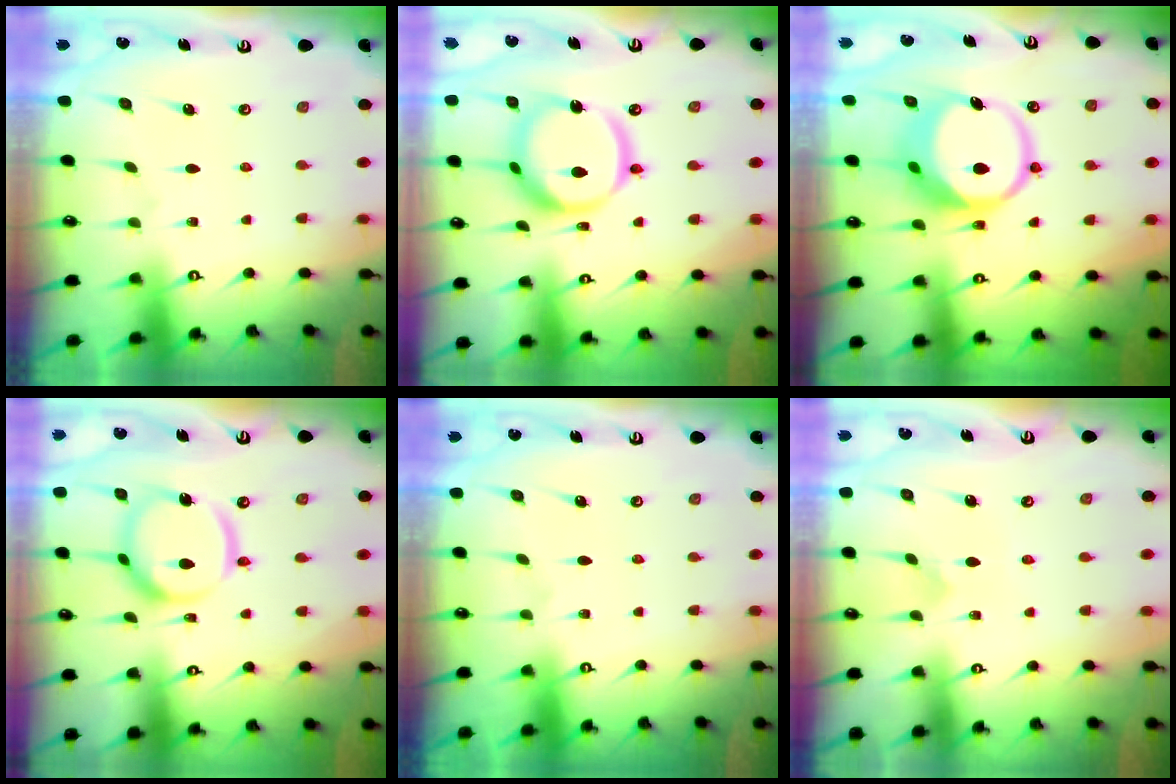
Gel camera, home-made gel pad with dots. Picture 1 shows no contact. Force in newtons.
{"total": 15.7, "press": 15.6, "slide": 1.6}
{"total": 10.6, "press": 10.5, "slide": 1.3}
{"total": 15.5, "press": 15.4, "slide": 1.9}
{"total": 0.0}
{"total": 3.1, "press": 3.0, "slide": 0.3}